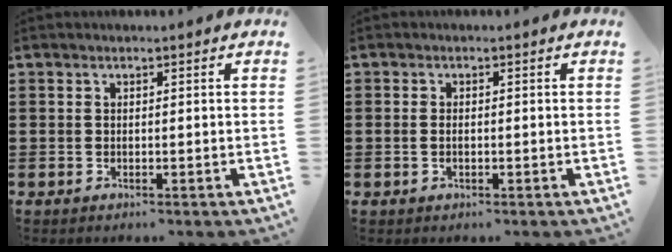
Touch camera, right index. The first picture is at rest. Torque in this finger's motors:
{"motor_torque": [0.11, 0.52, -0.08, -0.01]}